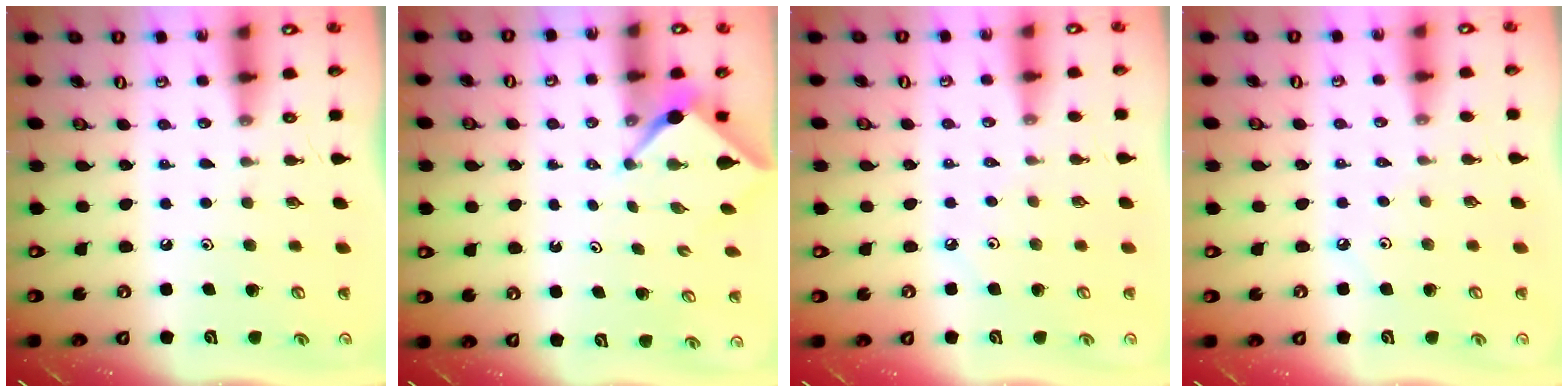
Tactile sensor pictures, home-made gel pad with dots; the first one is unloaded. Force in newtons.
{"total": 2.5, "press": 2.5, "slide": 0.3}
{"total": 1.6, "press": 1.6, "slide": 0.3}
{"total": 1.6, "press": 1.6, "slide": 0.3}